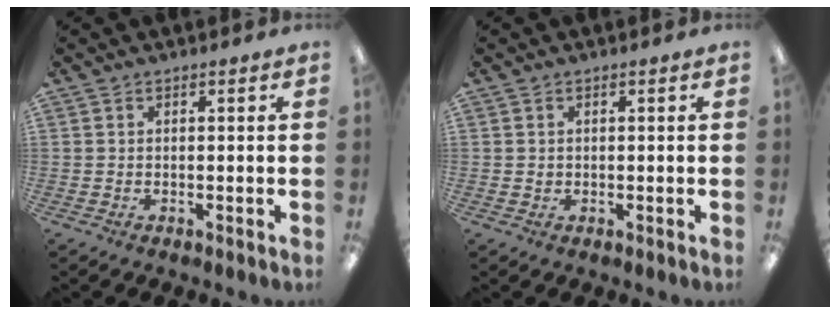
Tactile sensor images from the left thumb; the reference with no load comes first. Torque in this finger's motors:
{"motor_torque": [-0.27, 0.21, -0.16, 0.11, 0.03]}